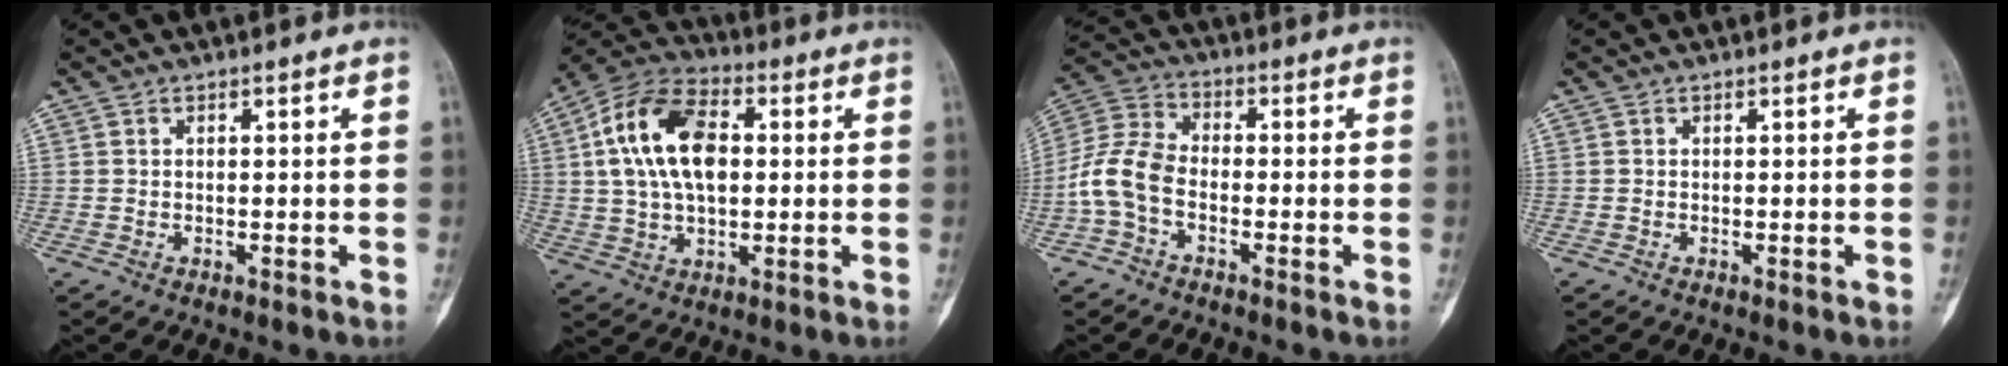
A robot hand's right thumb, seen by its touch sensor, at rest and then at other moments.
{"total": 16.7, "force": [2.6, 9.8, 13.3], "torque": [-0.239, 0.019, 0.043]}
{"total": 8.5, "force": [-2.8, 5.2, 6.1], "torque": [-0.129, 0.027, -0.069]}
{"total": 0.0}